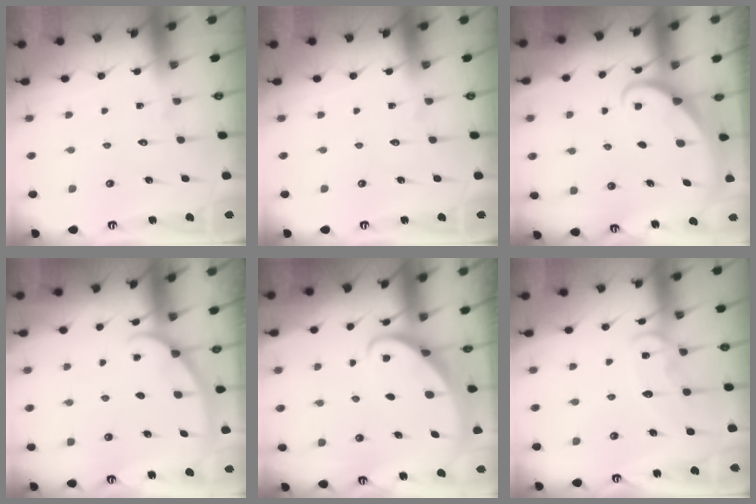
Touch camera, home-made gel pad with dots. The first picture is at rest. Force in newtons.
{"total": 0.0}
{"total": 1.8, "press": 1.8, "slide": 0.0}
{"total": 2.3, "press": 2.3, "slide": 0.2}
{"total": 2.6, "press": 2.6, "slide": 0.2}
{"total": 11.4, "press": 11.4, "slide": 1.0}